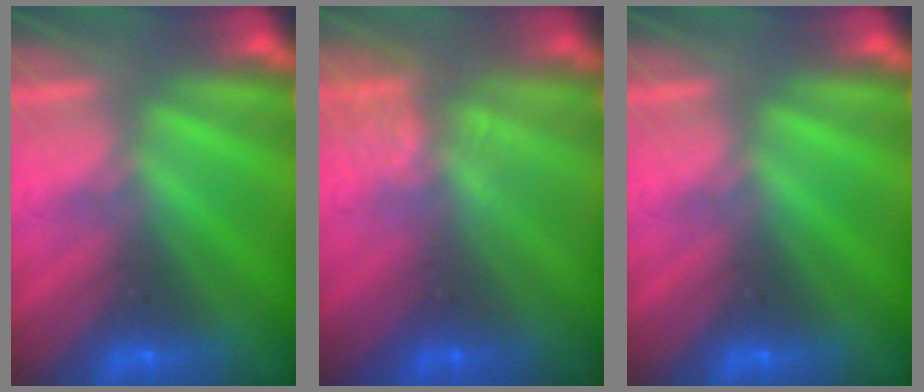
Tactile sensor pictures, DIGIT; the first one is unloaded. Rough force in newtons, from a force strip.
{"total": 4.3}
{"total": 0.0}